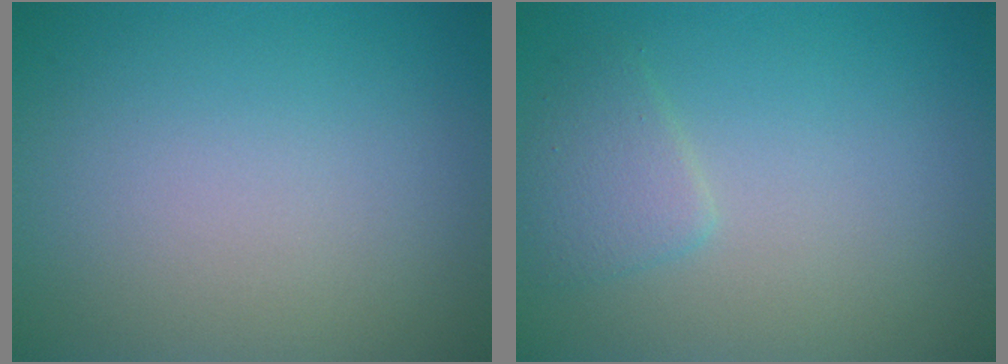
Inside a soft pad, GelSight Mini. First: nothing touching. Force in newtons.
{"total": 1.9, "press": 1.9, "slide": 0.1}